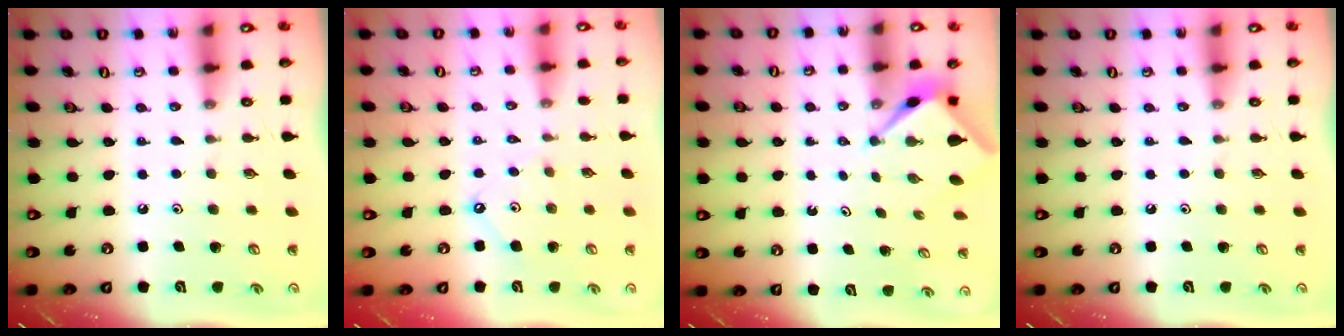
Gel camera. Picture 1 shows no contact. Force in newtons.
{"total": 4.1, "press": 4.1, "slide": 0.5}
{"total": 2.7, "press": 2.7, "slide": 0.2}
{"total": 0.0}